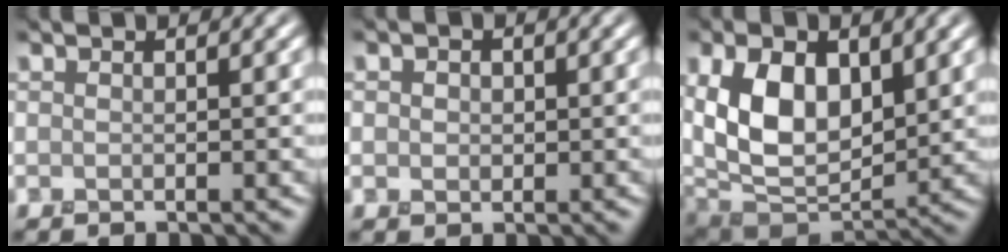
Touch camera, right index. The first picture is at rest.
{"total": 1.8, "force": [0.3, 1.6, 0.9], "torque": [-0.019, 0.008, 0.000]}
{"total": 9.9, "force": [1.8, 5.7, 7.9], "torque": [-0.162, -0.005, 0.028]}